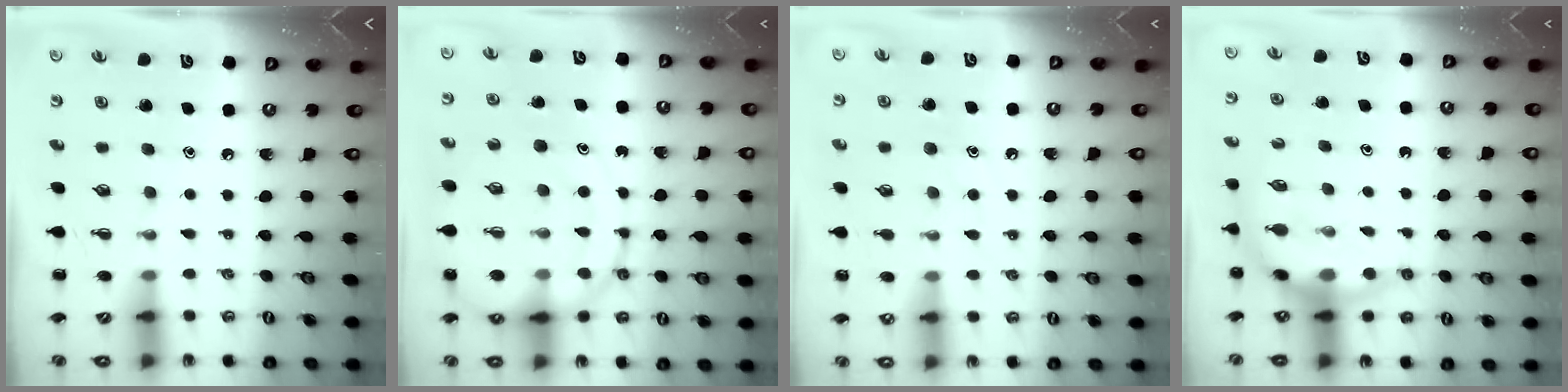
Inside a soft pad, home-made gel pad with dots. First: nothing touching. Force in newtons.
{"total": 15.0, "press": 14.7, "slide": 2.6}
{"total": 7.4, "press": 7.3, "slide": 1.3}
{"total": 8.8, "press": 8.7, "slide": 1.4}